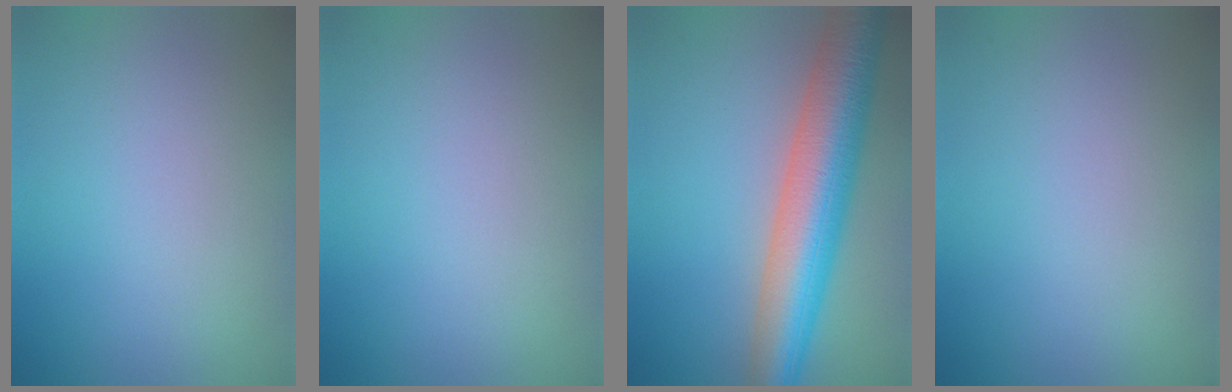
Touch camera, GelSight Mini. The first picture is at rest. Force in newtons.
{"total": 0.0}
{"total": 9.3, "press": 9.3, "slide": 0.5}
{"total": 0.0}